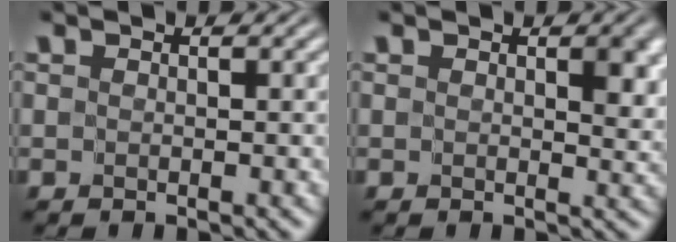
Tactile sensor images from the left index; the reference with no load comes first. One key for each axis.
{"total": 2.8, "fx": 0.6, "fy": 1.6, "fz": 2.2, "tx": -0.025, "ty": -0.005, "tz": 0.012}